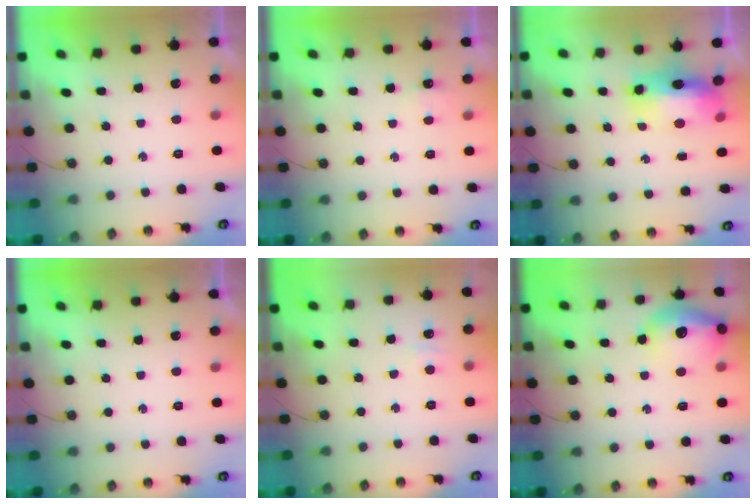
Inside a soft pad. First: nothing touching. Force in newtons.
{"total": 3.5, "press": 3.5, "slide": 0.4}
{"total": 12.7, "press": 12.6, "slide": 1.7}
{"total": 0.0}
{"total": 4.4, "press": 4.3, "slide": 0.6}
{"total": 14.8, "press": 14.7, "slide": 1.1}